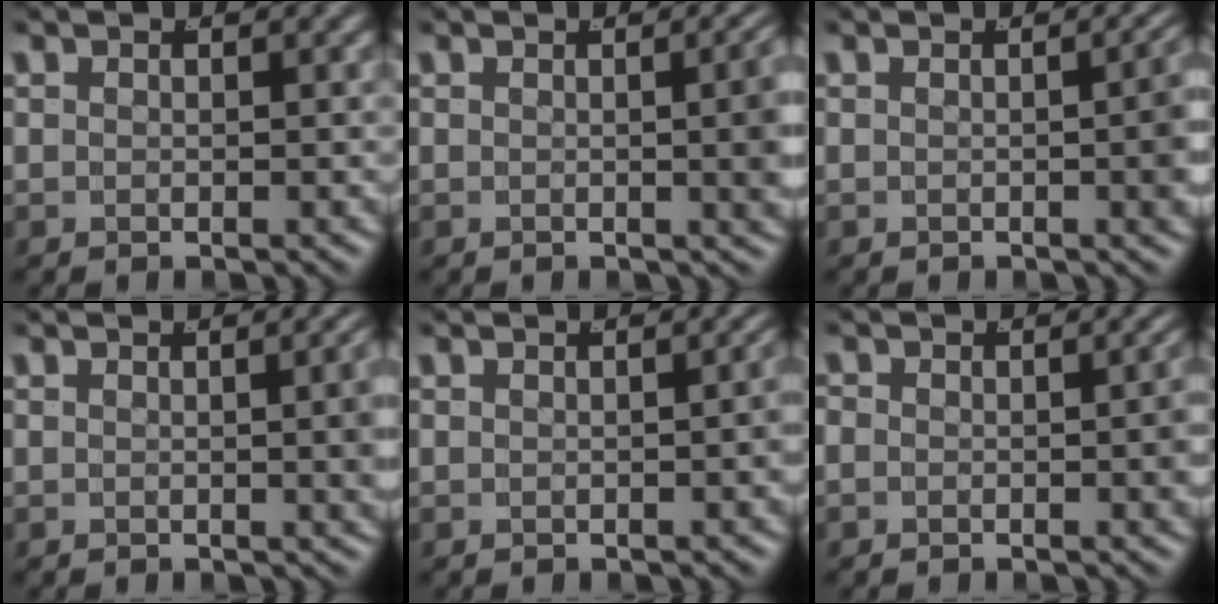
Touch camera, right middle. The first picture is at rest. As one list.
[{"total": 4.9, "force": [0.5, 1.5, 4.6], "torque": [-0.027, 0.017, -0.003]}, {"total": 3.6, "force": [0.0, 1.1, 3.4], "torque": [-0.020, 0.012, -0.008]}, {"total": 3.4, "force": [0.5, 0.9, 3.2], "torque": [-0.015, 0.012, -0.001]}, {"total": 1.2, "force": [-0.3, 0.3, 1.2], "torque": [-0.006, 0.010, -0.007]}, {"total": 2.5, "force": [-0.4, 1.5, 1.9], "torque": [-0.022, 0.002, -0.012]}]